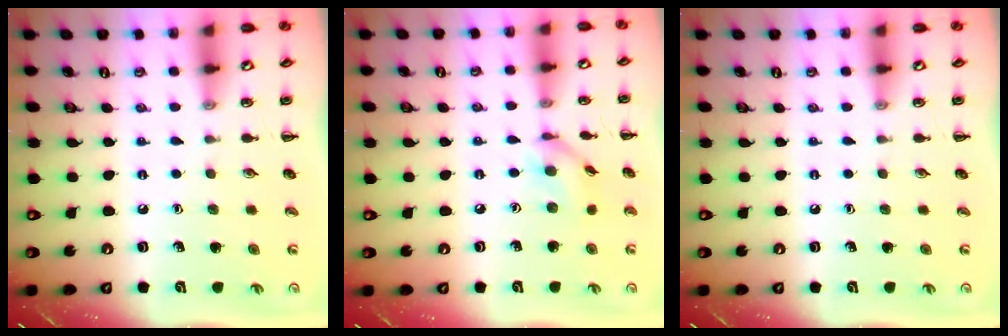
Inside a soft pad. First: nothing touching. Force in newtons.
{"total": 8.4, "press": 8.3, "slide": 0.7}
{"total": 0.0}